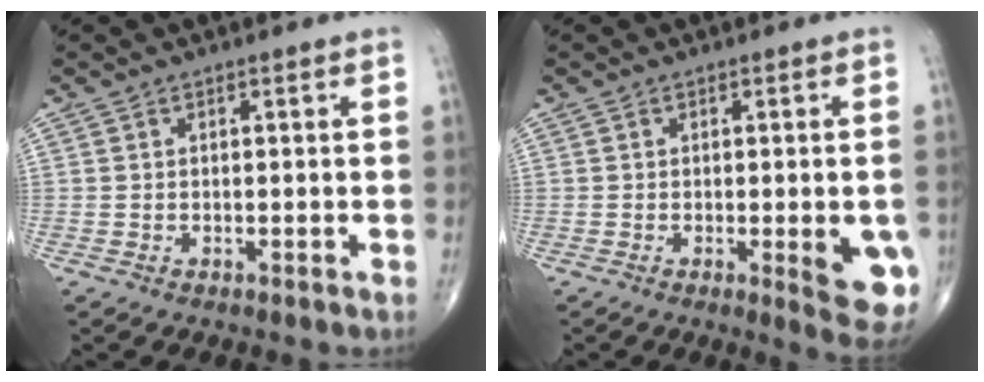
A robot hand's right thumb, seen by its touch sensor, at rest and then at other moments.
{"total": 8.7, "force": [-2.0, 2.5, 8.1], "torque": [-0.079, -0.014, -0.019]}